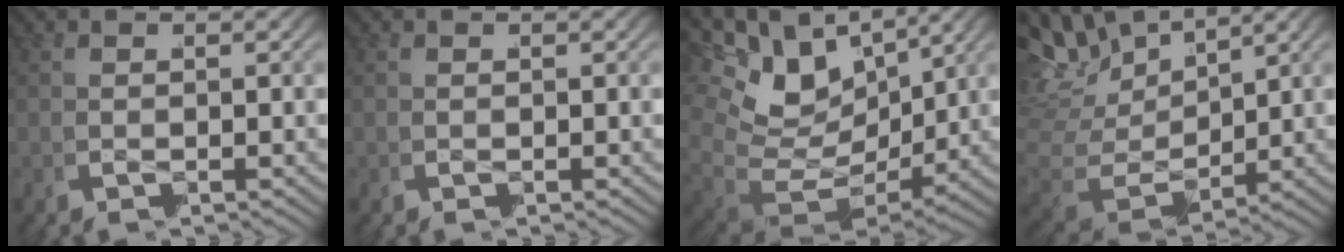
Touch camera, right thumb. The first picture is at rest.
{"total": 0.0}
{"total": 9.6, "force": [0.5, 7.5, 6.0], "torque": [-0.142, -0.040, 0.023]}
{"total": 7.3, "force": [3.1, 5.1, 4.3], "torque": [-0.115, -0.008, 0.056]}